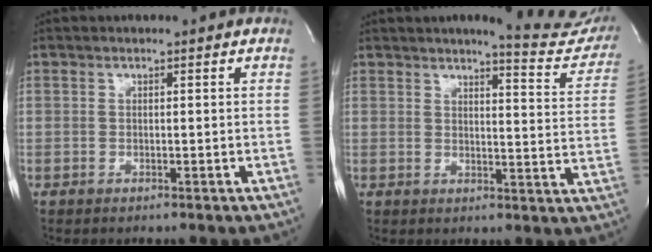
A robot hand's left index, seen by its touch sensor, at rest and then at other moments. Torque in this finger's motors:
{"motor_torque": [1.08, -1.06, 0.32, 0.05]}